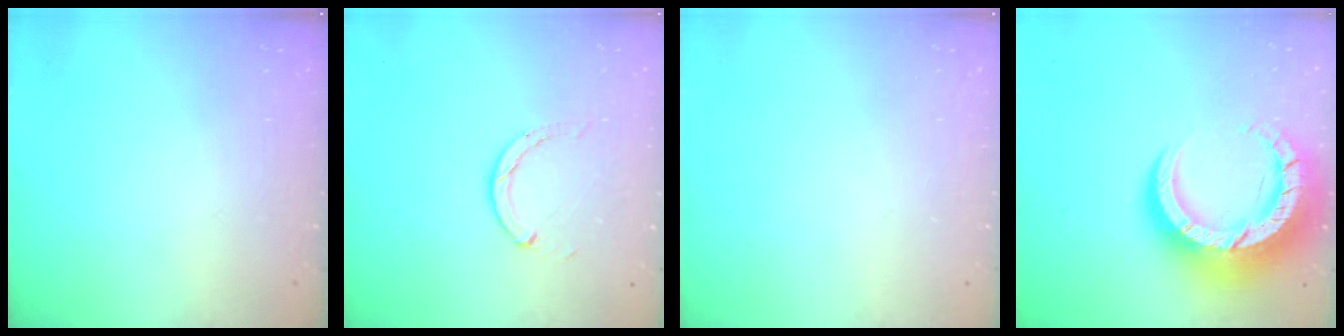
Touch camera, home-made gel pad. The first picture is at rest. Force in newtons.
{"total": 1.9, "press": 1.9, "slide": 0.2}
{"total": 0.0}
{"total": 17.5, "press": 17.4, "slide": 1.5}